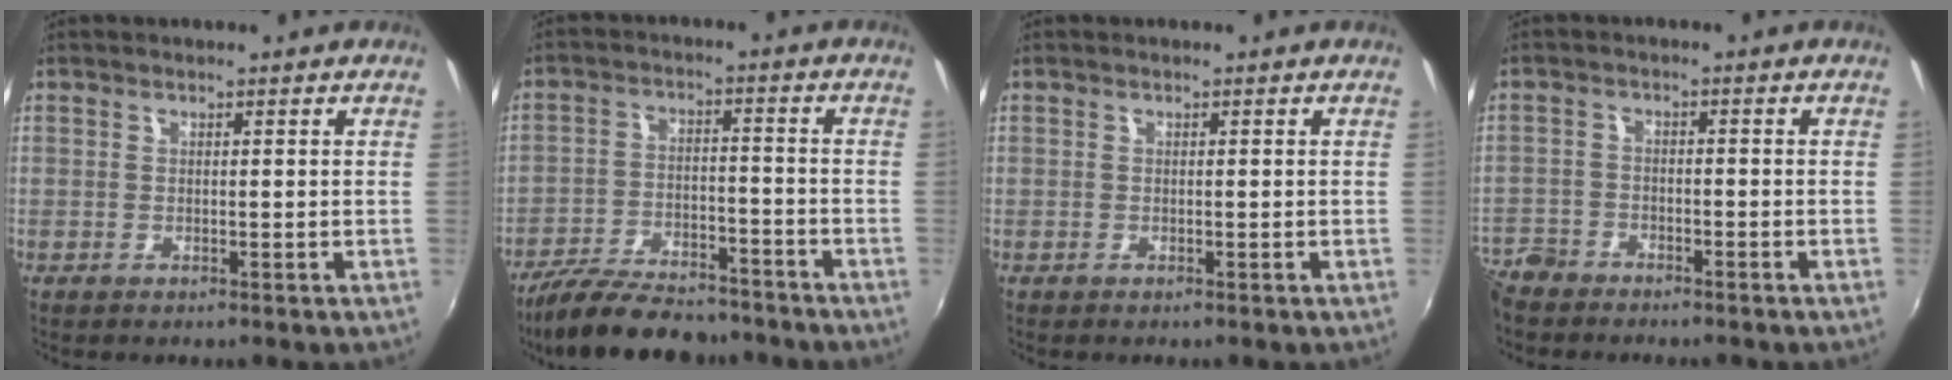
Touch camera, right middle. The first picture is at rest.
{"total": 16.3, "force": [-13.7, 5.1, 7.2], "torque": [-0.156, -0.019, -0.214]}
{"total": 0.0}
{"total": 8.3, "force": [-7.0, 4.1, 1.9], "torque": [-0.071, -0.002, -0.130]}